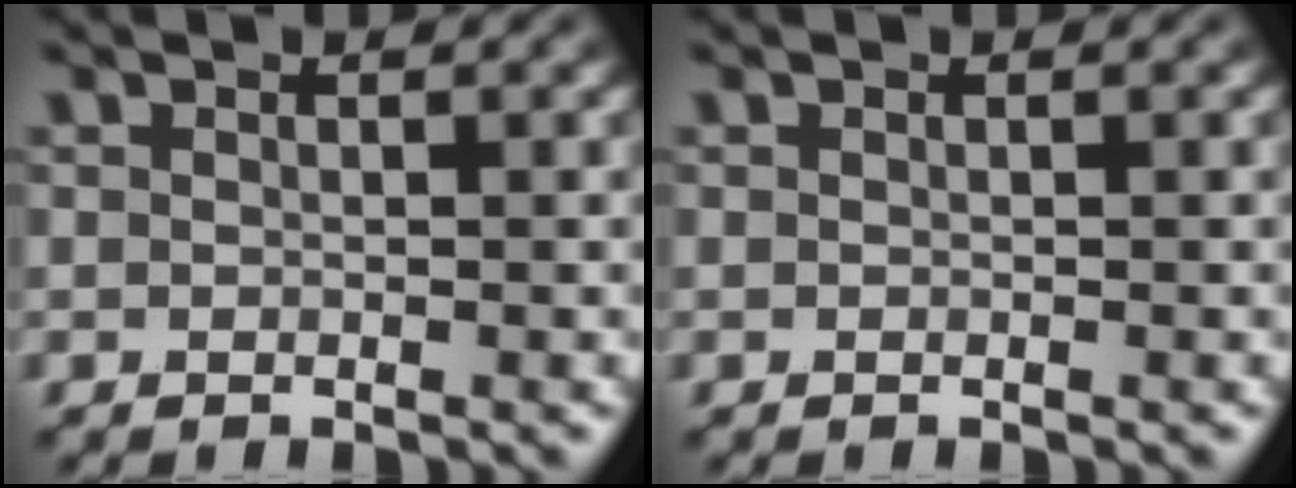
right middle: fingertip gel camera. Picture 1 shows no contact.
{"total": 0.0}